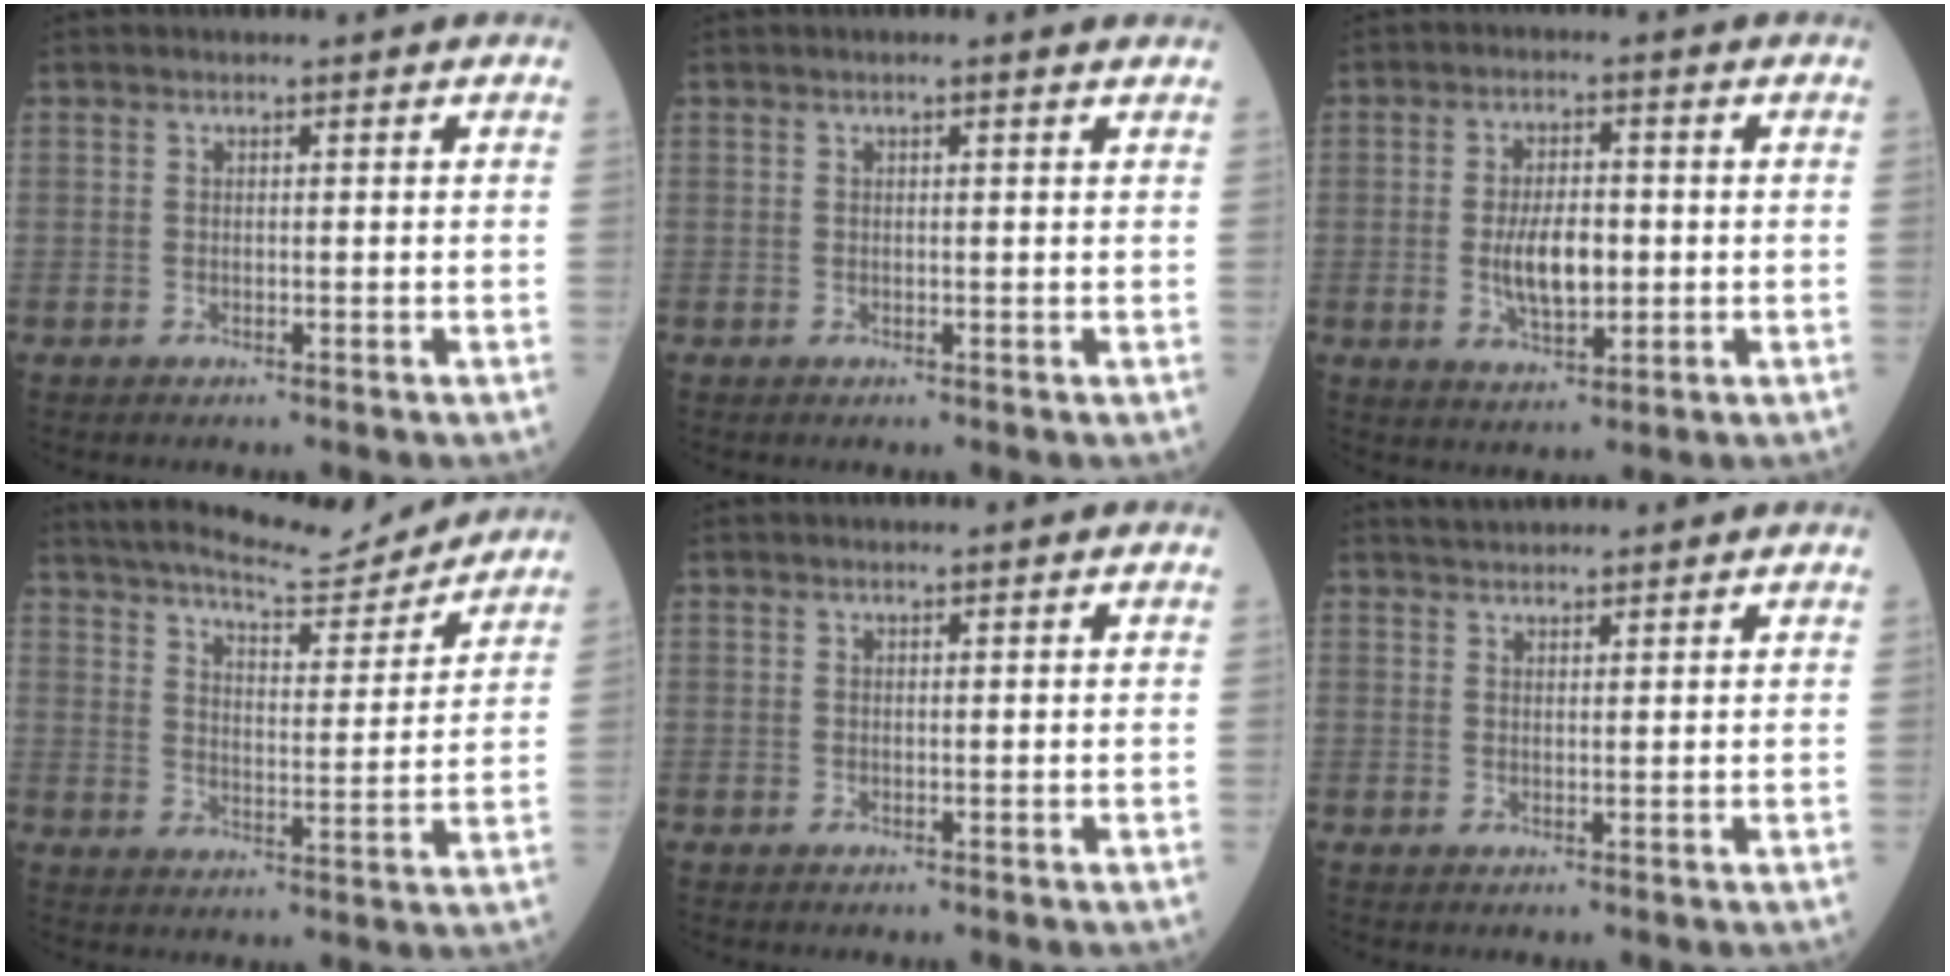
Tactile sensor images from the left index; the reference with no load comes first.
{"total": 2.2, "force": [1.8, 0.4, 1.2], "torque": [-0.018, 0.018, 0.025]}
{"total": 7.1, "force": [-0.5, 3.3, 6.3], "torque": [-0.124, 0.000, -0.003]}
{"total": 15.3, "force": [14.2, 2.2, 5.2], "torque": [-0.088, 0.000, 0.210]}
{"total": 0.8, "force": [0.7, 0.2, 0.3], "torque": [-0.009, 0.008, 0.012]}
{"total": 5.4, "force": [5.0, 1.2, 1.7], "torque": [-0.025, 0.037, 0.086]}